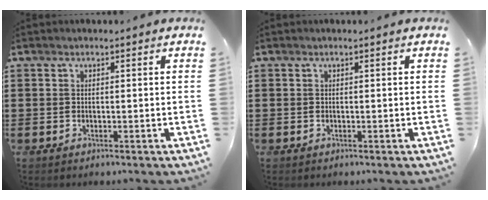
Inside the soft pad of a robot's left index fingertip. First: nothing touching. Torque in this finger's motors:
{"motor_torque": [0.00, 0.00, 0.00, -0.01]}